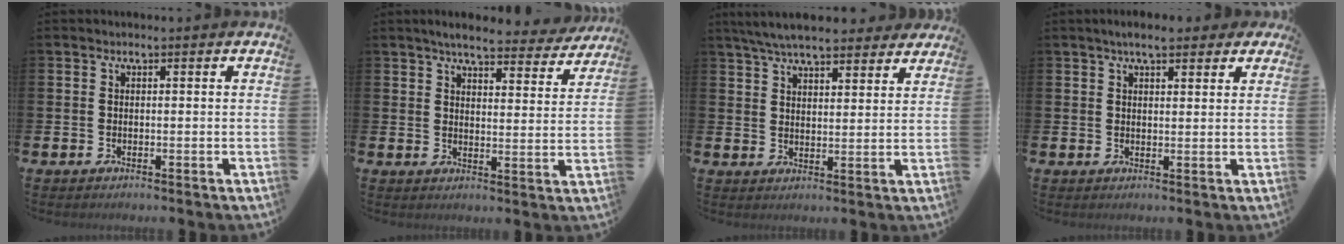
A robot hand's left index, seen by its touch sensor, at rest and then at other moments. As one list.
[{"total": 5.5, "force": [5.1, 0.9, 1.9], "torque": [-0.042, -0.029, 0.086]}, {"total": 7.1, "force": [6.7, 1.5, 2.1], "torque": [-0.057, -0.024, 0.121]}, {"total": 4.0, "force": [3.3, 1.2, 1.8], "torque": [-0.031, -0.005, 0.058]}]